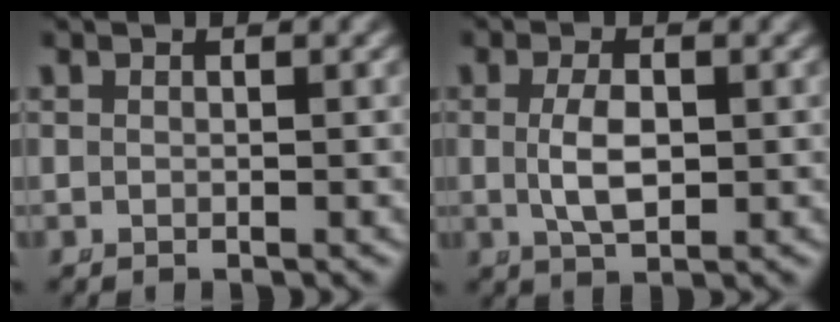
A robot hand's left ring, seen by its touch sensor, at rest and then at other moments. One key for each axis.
{"total": 3.2, "fx": -0.2, "fy": 1.3, "fz": 2.9, "tx": -0.063, "ty": -0.011, "tz": 0.008}